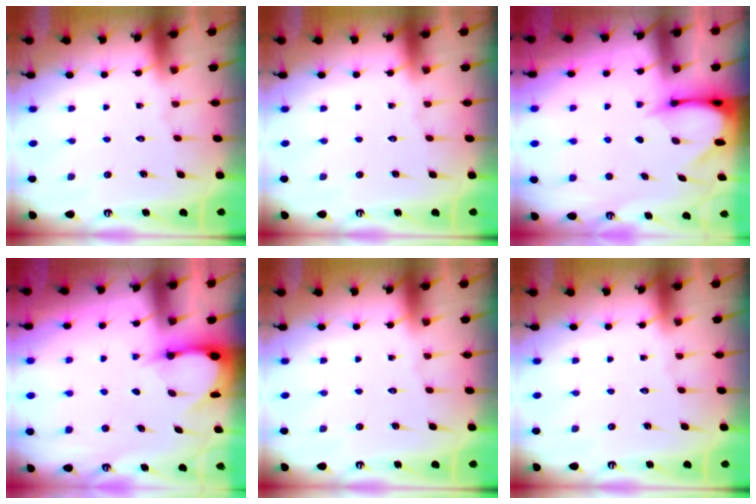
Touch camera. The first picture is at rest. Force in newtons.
{"total": 0.0}
{"total": 3.5, "press": 3.4, "slide": 0.3}
{"total": 3.5, "press": 3.5, "slide": 0.3}
{"total": 0.0}
{"total": 0.0}